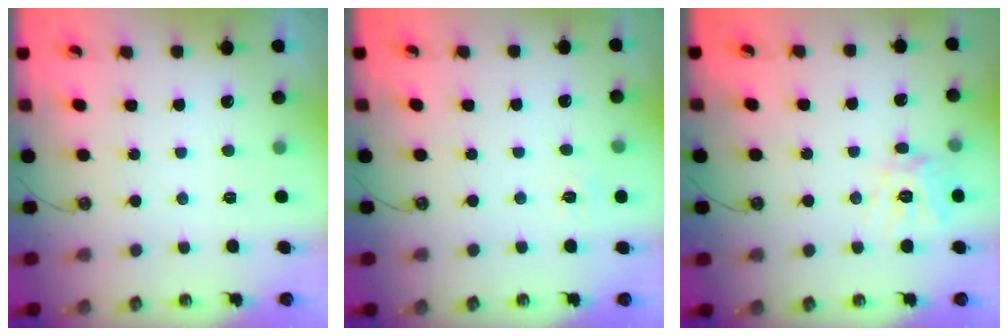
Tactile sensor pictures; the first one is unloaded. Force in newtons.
{"total": 4.4, "press": 4.4, "slide": 0.5}
{"total": 11.8, "press": 11.8, "slide": 0.8}